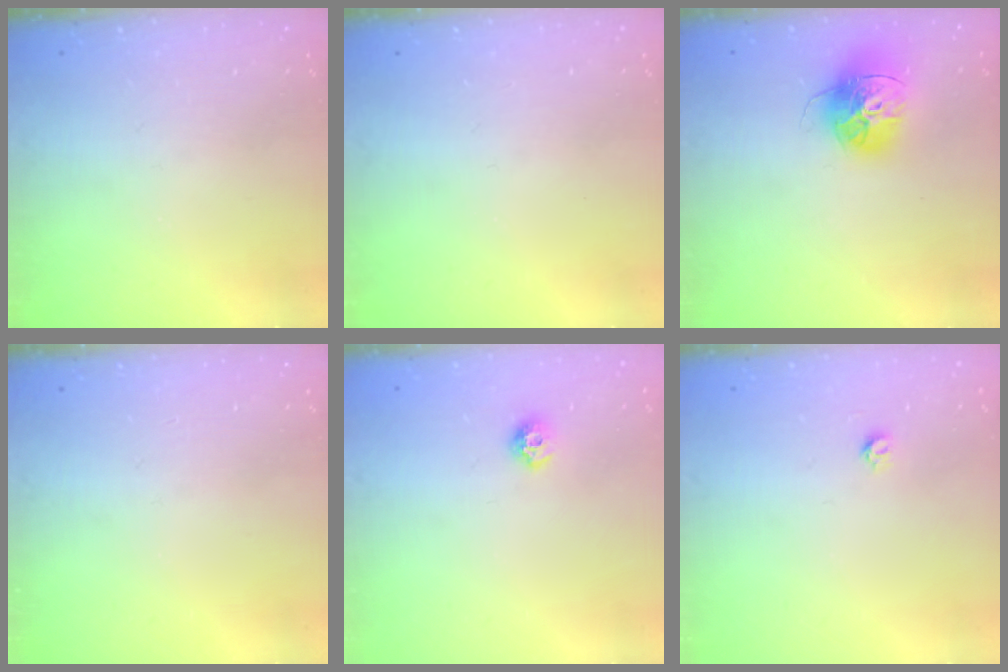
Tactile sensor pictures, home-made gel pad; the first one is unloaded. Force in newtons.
{"total": 0.0}
{"total": 14.9, "press": 14.9, "slide": 1.6}
{"total": 0.0}
{"total": 6.4, "press": 6.3, "slide": 0.9}
{"total": 3.4, "press": 3.4, "slide": 0.2}